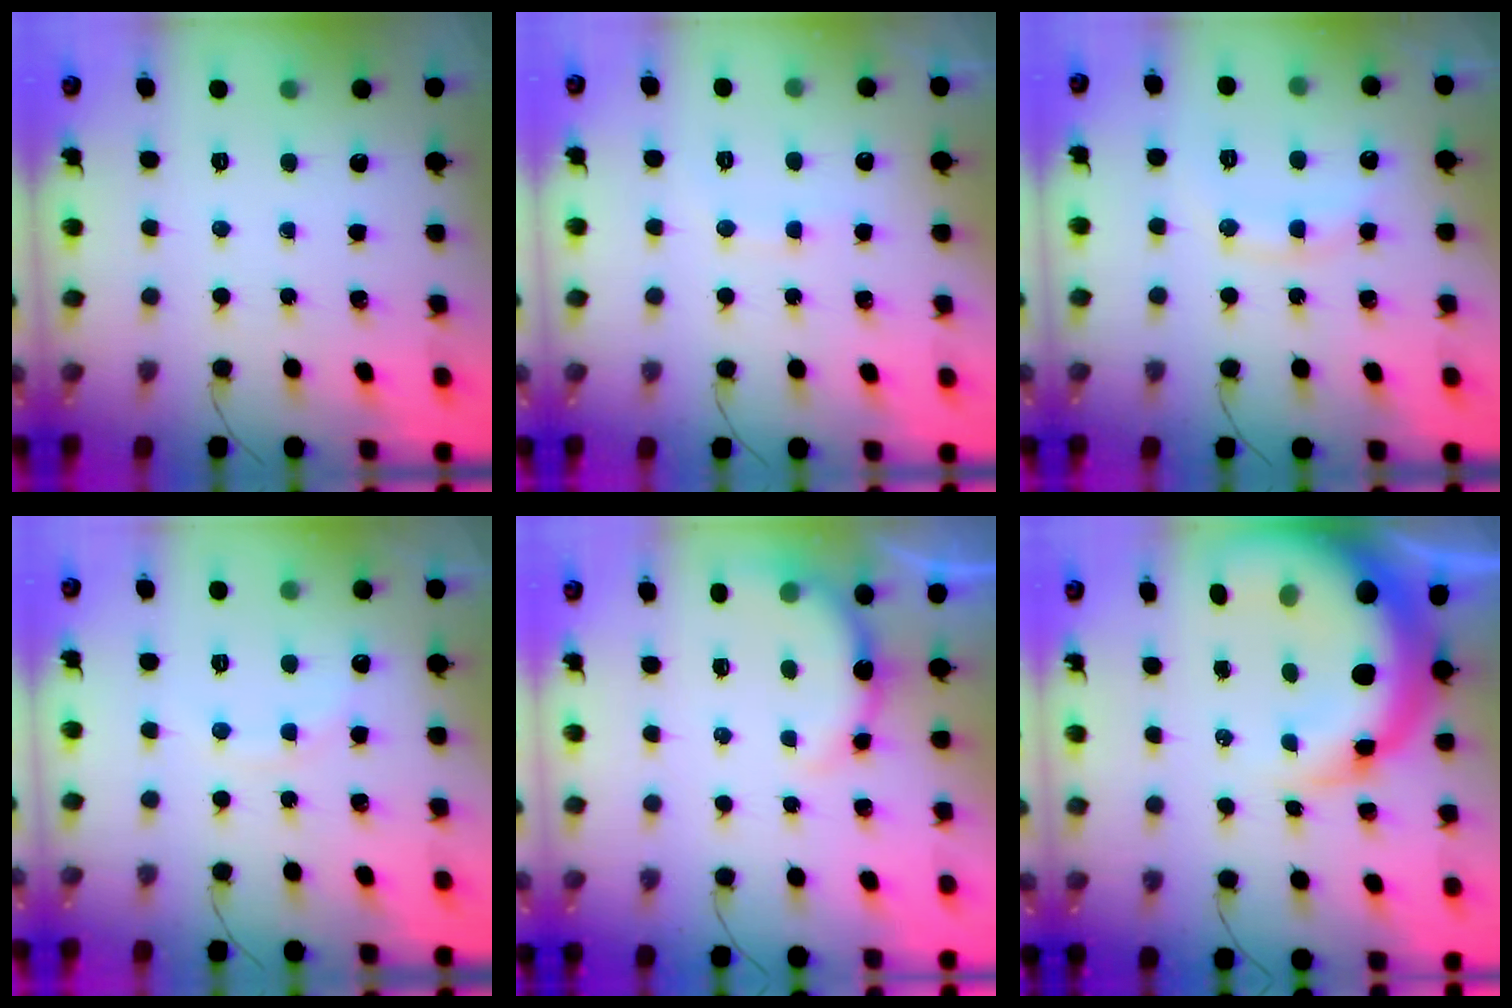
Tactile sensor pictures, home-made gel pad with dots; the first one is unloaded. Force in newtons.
{"total": 6.9, "press": 6.8, "slide": 1.3}
{"total": 11.0, "press": 10.9, "slide": 1.0}
{"total": 6.3, "press": 6.1, "slide": 1.5}
{"total": 5.6, "press": 5.6, "slide": 0.8}
{"total": 21.3, "press": 20.7, "slide": 5.4}